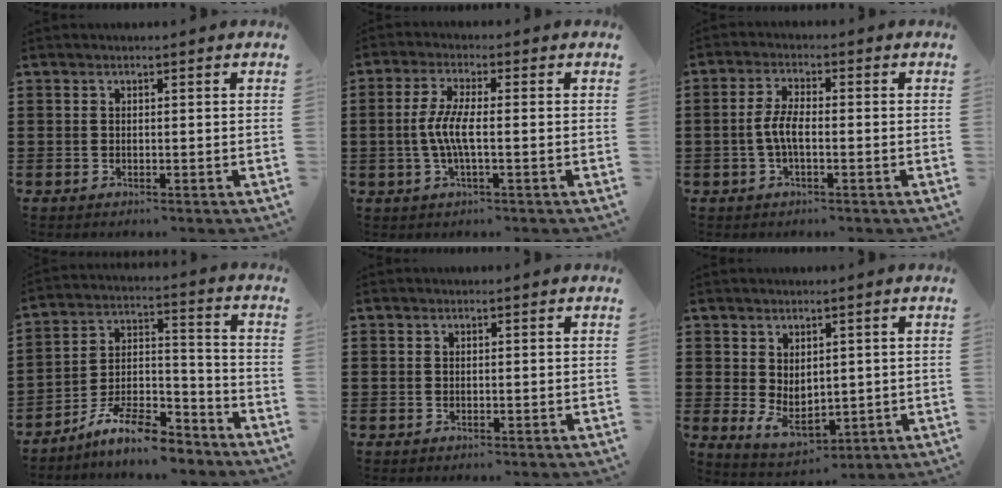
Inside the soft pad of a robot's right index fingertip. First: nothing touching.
{"total": 5.2, "force": [-0.8, 1.0, 5.0], "torque": [-0.118, -0.010, -0.026]}
{"total": 4.2, "force": [-0.9, 1.3, 3.9], "torque": [-0.099, -0.006, -0.026]}
{"total": 10.2, "force": [-8.7, 2.0, 4.8], "torque": [-0.082, 0.028, -0.163]}
{"total": 0.0}
{"total": 4.5, "force": [0.3, 3.0, 3.3], "torque": [-0.070, -0.001, 0.004]}